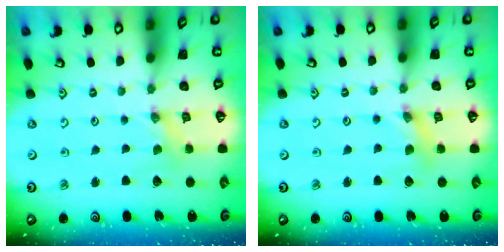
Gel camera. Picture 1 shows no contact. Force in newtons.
{"total": 3.5, "press": 3.4, "slide": 0.3}